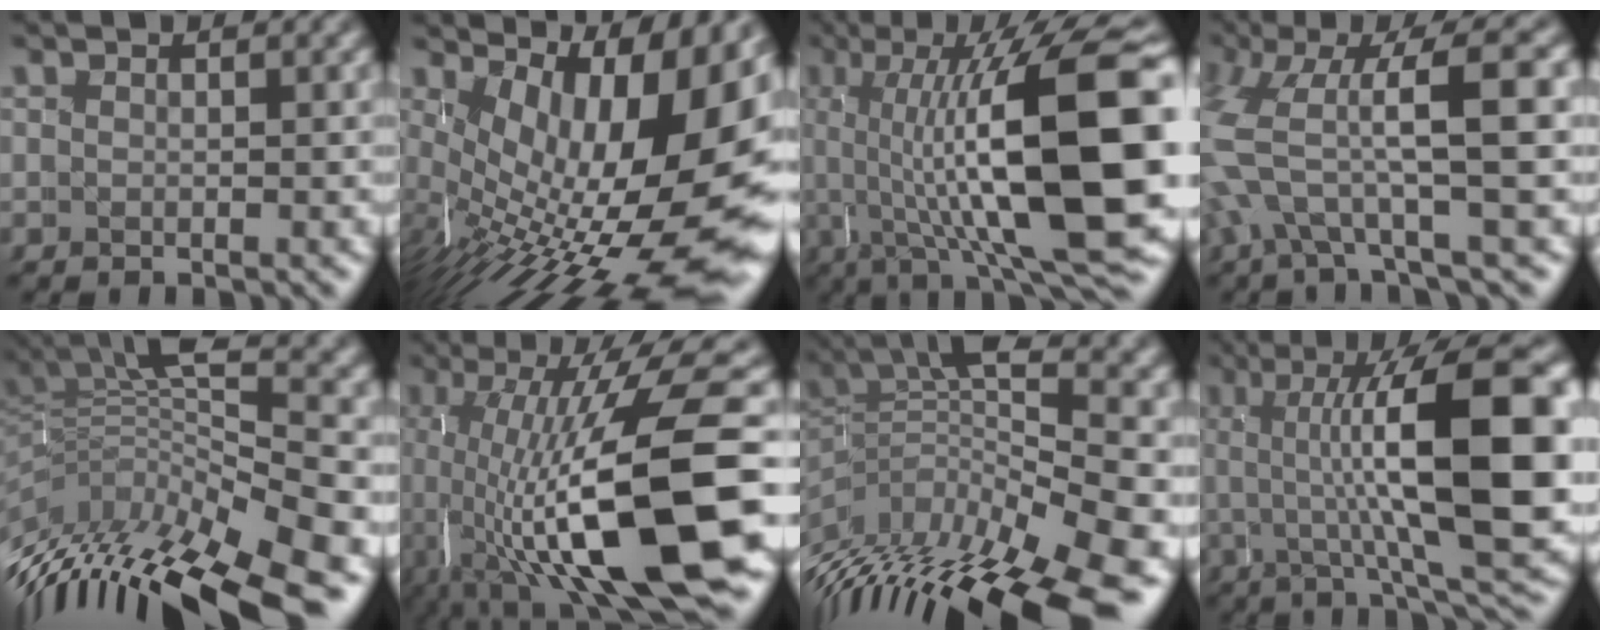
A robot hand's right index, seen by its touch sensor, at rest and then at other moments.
{"total": 16.6, "force": [-1.1, 8.3, 14.4], "torque": [-0.206, -0.035, 0.007]}
{"total": 17.2, "force": [1.8, 5.9, 16.1], "torque": [-0.220, 0.021, 0.022]}
{"total": 7.2, "force": [0.8, 3.6, 6.2], "torque": [-0.139, -0.006, 0.007]}
{"total": 12.5, "force": [-3.9, 7.3, 9.4], "torque": [-0.169, -0.009, -0.056]}
{"total": 14.1, "force": [-2.3, 4.6, 13.1], "torque": [-0.215, -0.021, -0.020]}
{"total": 12.8, "force": [-3.1, 6.6, 10.5], "torque": [-0.171, -0.014, -0.036]}
{"total": 15.7, "force": [3.1, 4.3, 14.8], "torque": [-0.202, 0.021, 0.045]}